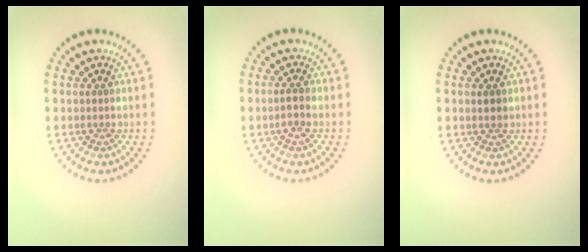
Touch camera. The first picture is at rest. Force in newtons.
{"total": 1.3, "press": 1.2, "slide": 0.4}
{"total": 0.8, "press": 0.8, "slide": 0.2}